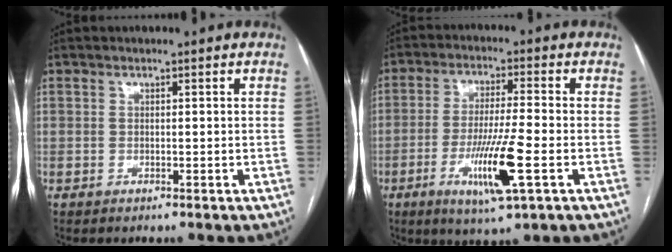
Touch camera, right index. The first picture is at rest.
{"total": 10.9, "force": [-3.7, 0.3, 10.2], "torque": [-0.191, -0.020, -0.065]}